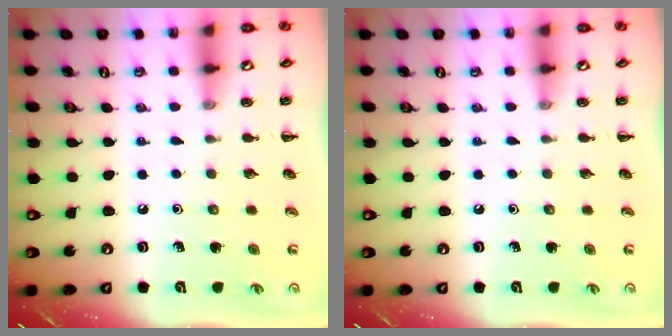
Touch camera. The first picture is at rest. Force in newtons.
{"total": 0.0}